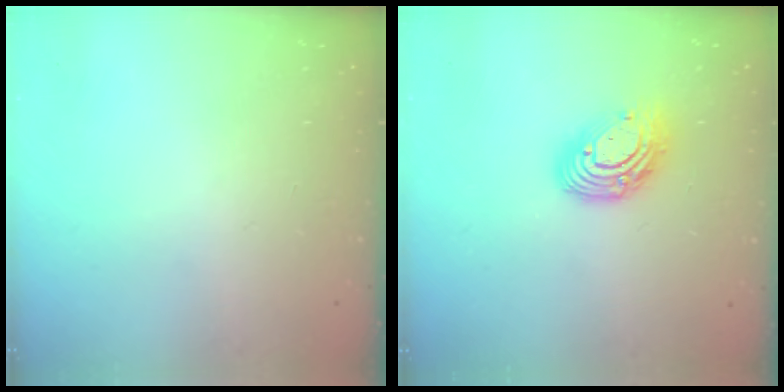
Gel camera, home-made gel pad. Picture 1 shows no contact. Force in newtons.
{"total": 12.0, "press": 11.9, "slide": 1.0}